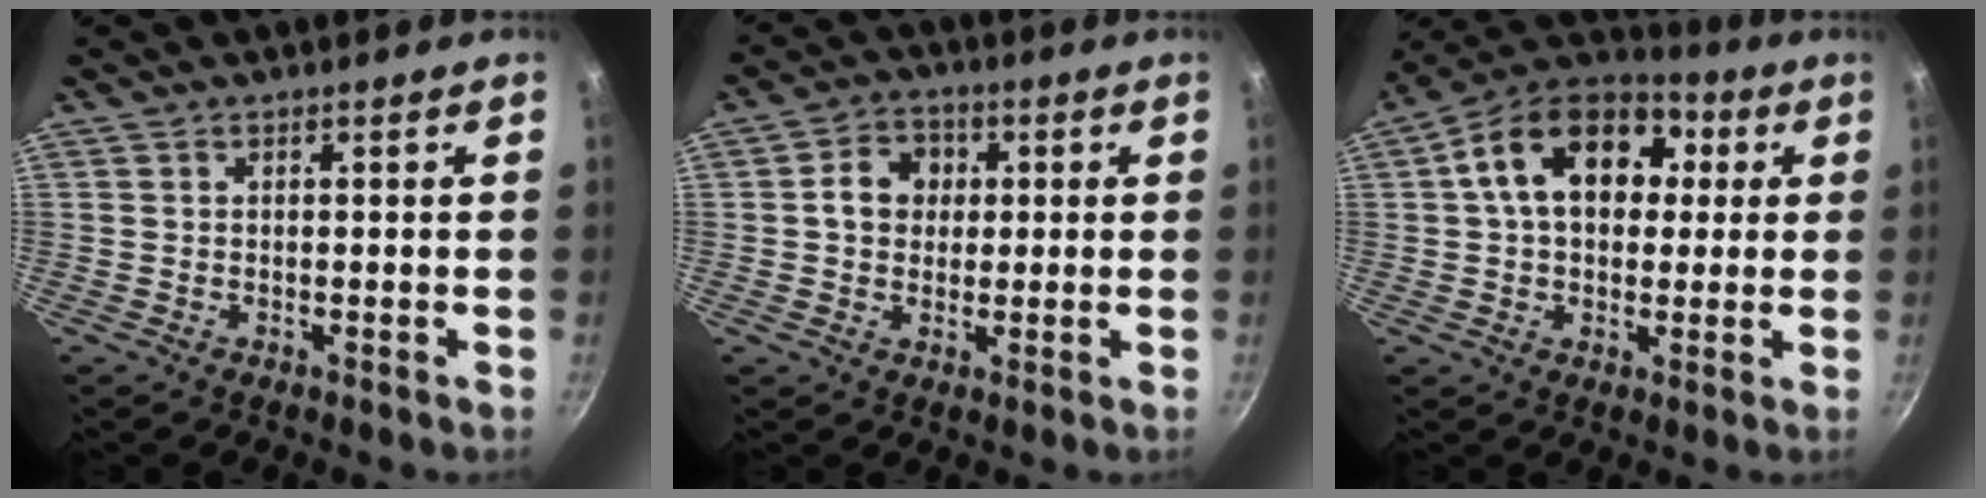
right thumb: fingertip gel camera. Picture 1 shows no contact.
{"total": 6.9, "force": [0.8, 5.9, 3.5], "torque": [-0.027, 0.011, 0.004]}
{"total": 17.3, "force": [3.6, 12.1, 11.9], "torque": [-0.164, 0.026, 0.039]}